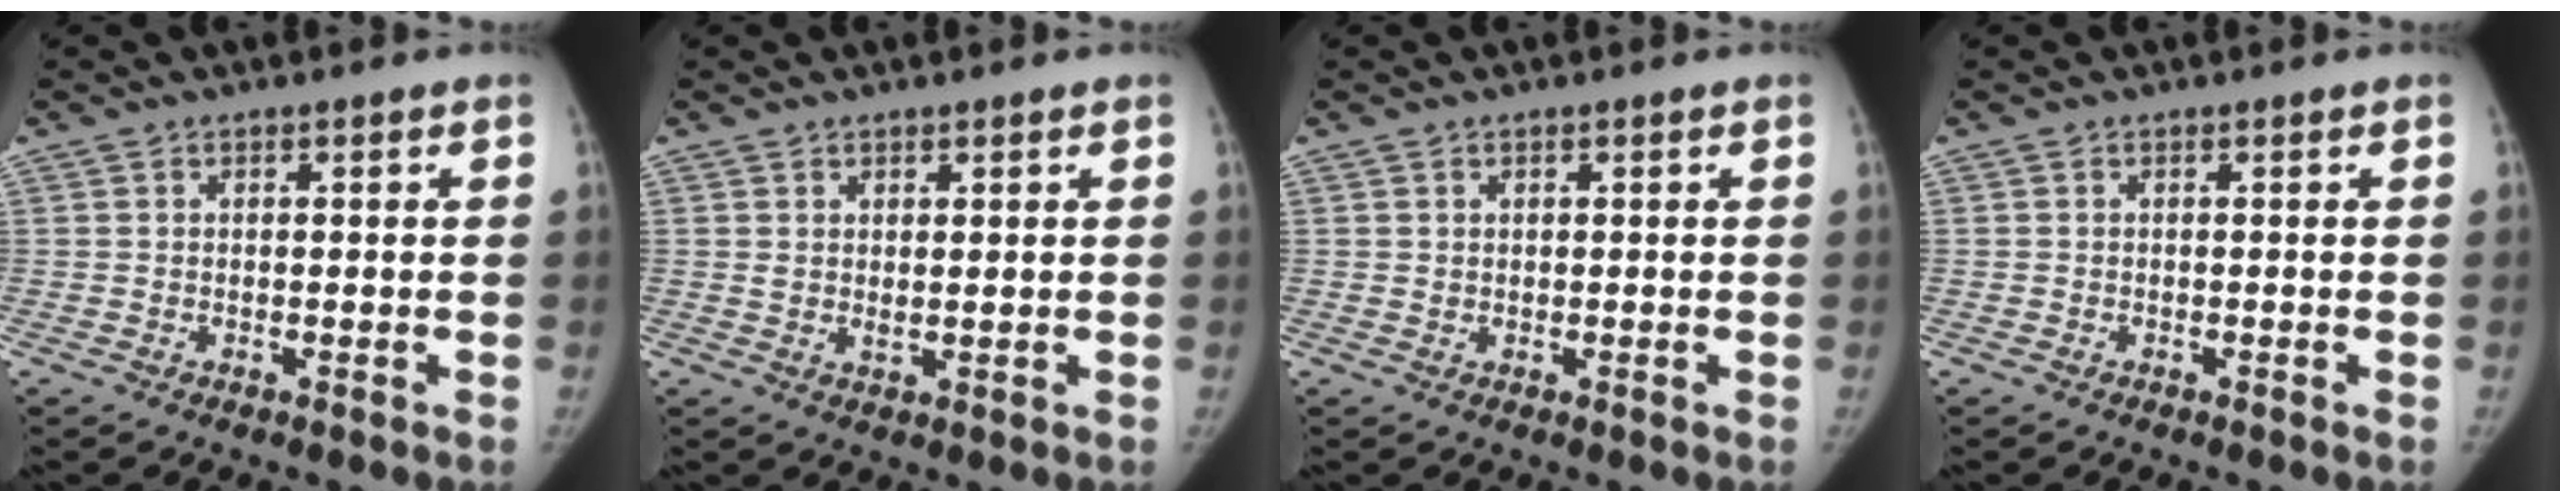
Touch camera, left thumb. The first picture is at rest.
{"total": 2.0, "force": [0.9, 0.8, 1.6], "torque": [-0.027, -0.011, 0.019]}
{"total": 0.6, "force": [0.4, 0.4, 0.2], "torque": [0.005, -0.002, 0.006]}
{"total": 0.0}